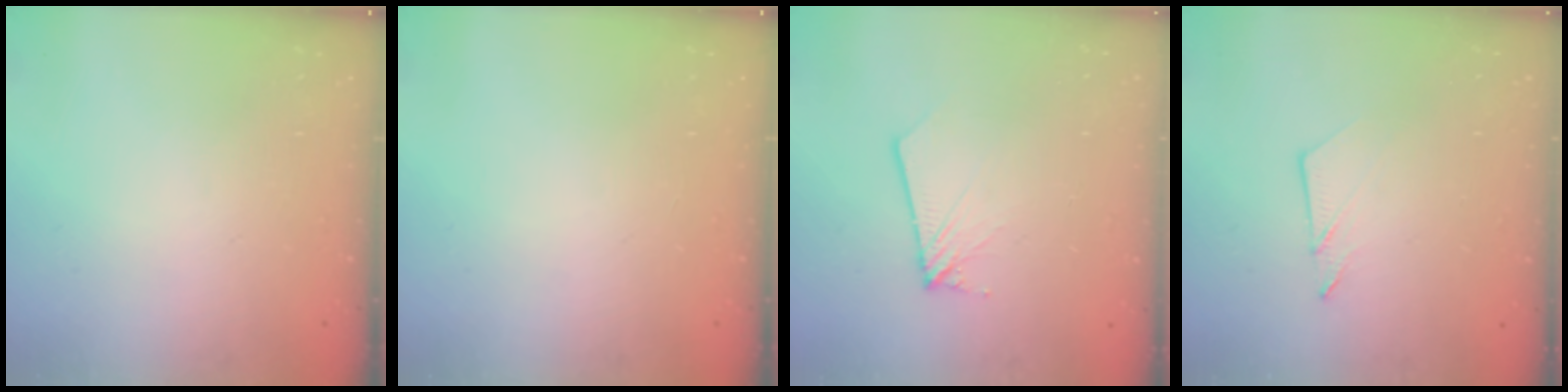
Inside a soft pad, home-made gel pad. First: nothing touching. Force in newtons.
{"total": 0.0}
{"total": 2.8, "press": 2.8, "slide": 0.3}
{"total": 4.5, "press": 4.5, "slide": 0.1}